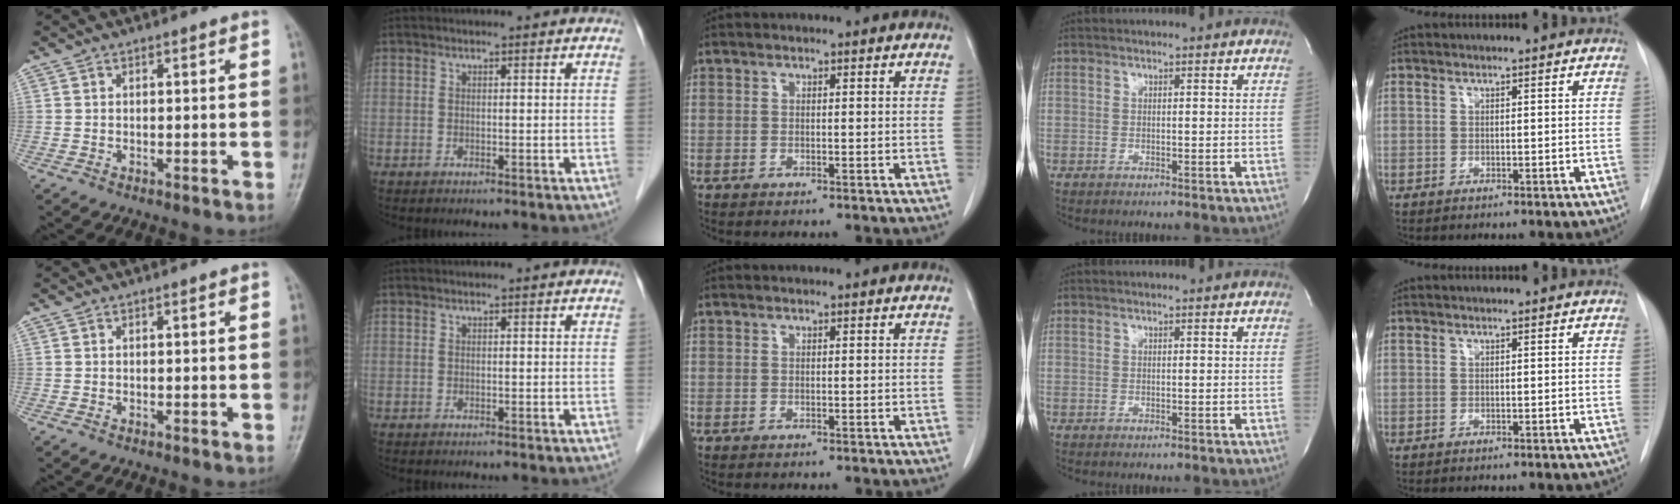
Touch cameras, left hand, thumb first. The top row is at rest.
{}